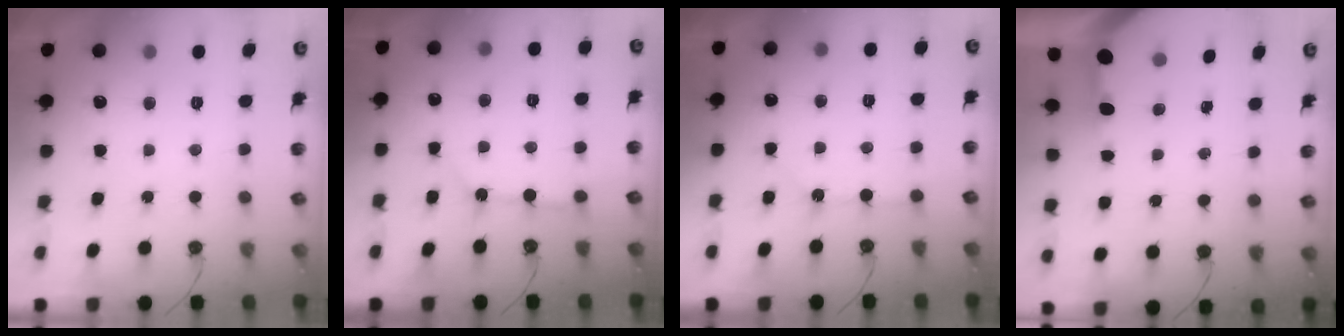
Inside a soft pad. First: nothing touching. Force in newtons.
{"total": 3.9, "press": 3.9, "slide": 0.3}
{"total": 1.8, "press": 1.8, "slide": 0.4}
{"total": 3.3, "press": 3.2, "slide": 0.3}